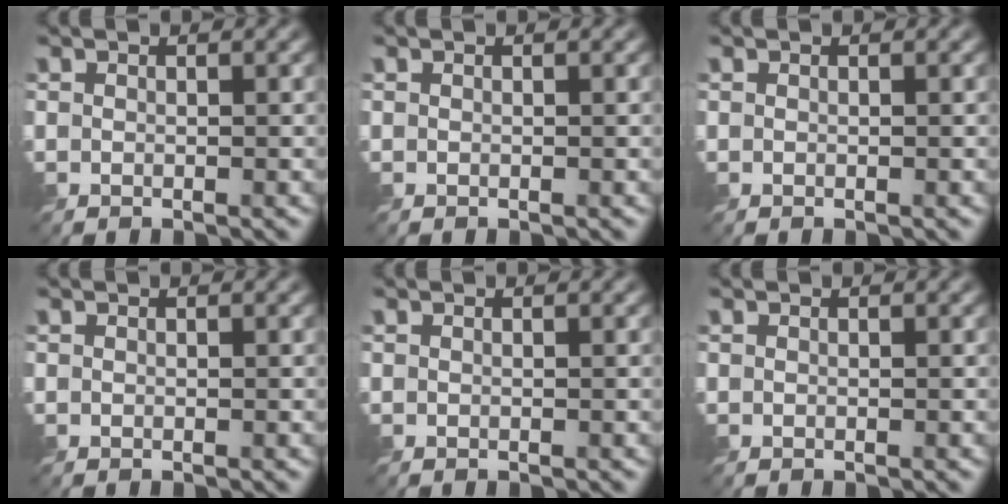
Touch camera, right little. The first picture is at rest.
{"total": 0.0}
{"total": 0.0}
{"total": 0.0}
{"total": 0.0}
{"total": 0.0}